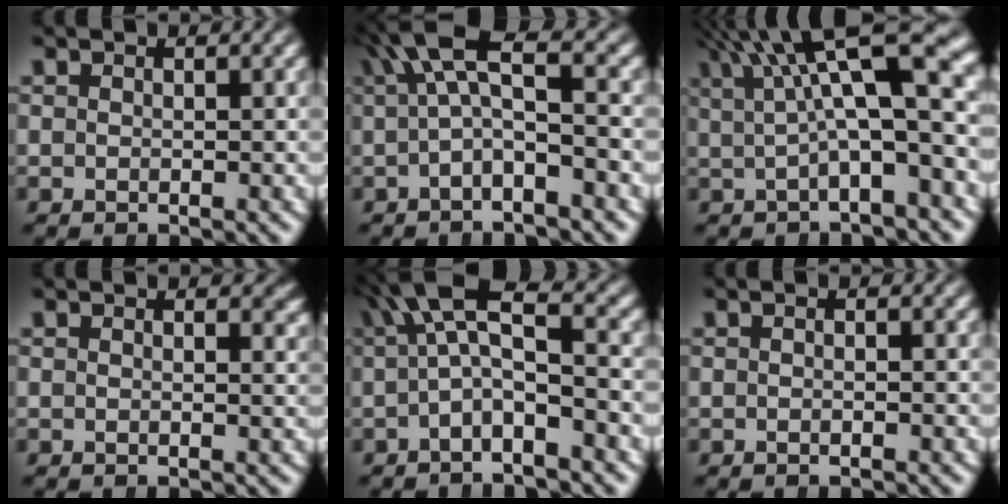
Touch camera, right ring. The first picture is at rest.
{"total": 3.7, "force": [0.8, 0.9, 3.5], "torque": [-0.064, 0.000, 0.012]}
{"total": 8.2, "force": [3.1, 2.3, 7.2], "torque": [-0.077, 0.029, 0.044]}
{"total": 1.2, "force": [0.9, 0.2, 0.7], "torque": [0.000, -0.002, 0.010]}
{"total": 4.5, "force": [0.8, 1.7, 4.1], "torque": [-0.078, -0.001, 0.010]}
{"total": 0.7, "force": [-0.2, -0.3, 0.6], "torque": [-0.004, 0.008, -0.009]}